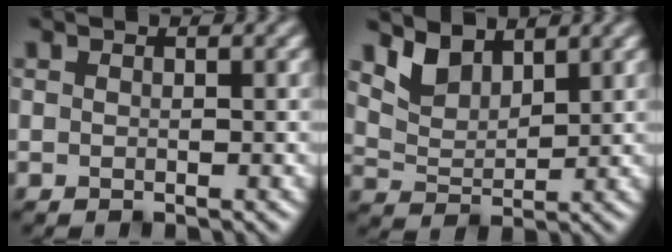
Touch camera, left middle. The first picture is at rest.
{"total": 3.3, "force": [2.6, 1.5, 1.5], "torque": [-0.042, -0.001, 0.051]}